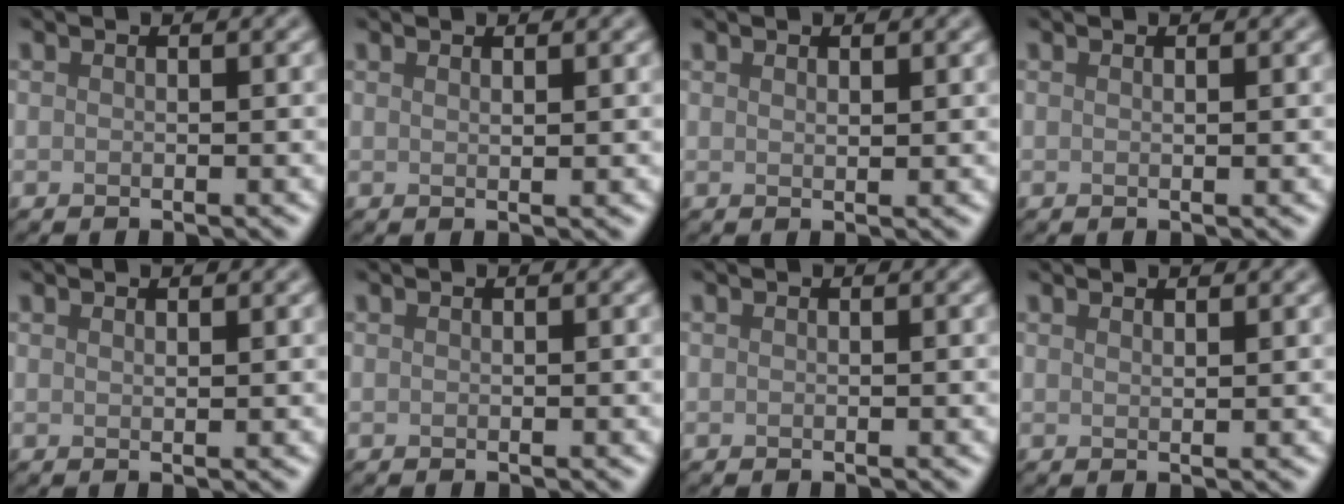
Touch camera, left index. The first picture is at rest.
{"total": 1.1, "force": [0.7, 0.3, 0.7], "torque": [-0.005, 0.001, 0.006]}
{"total": 0.8, "force": [0.7, 0.1, 0.4], "torque": [-0.006, 0.000, 0.012]}
{"total": 0.7, "force": [0.3, 0.2, 0.6], "torque": [-0.002, 0.002, 0.002]}
{"total": 0.8, "force": [0.6, 0.1, 0.4], "torque": [-0.002, 0.002, 0.010]}
{"total": 0.0}
{"total": 0.0}
{"total": 1.1, "force": [0.9, 0.3, 0.6], "torque": [-0.002, 0.000, 0.008]}